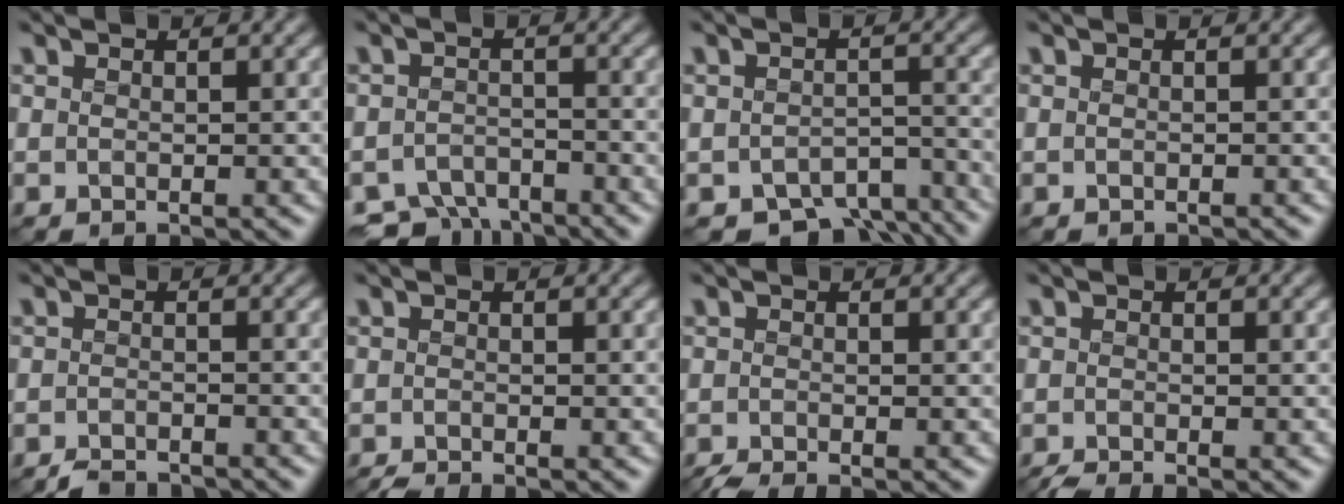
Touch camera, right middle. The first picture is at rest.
{"total": 4.7, "force": [-4.3, 1.6, 0.9], "torque": [-0.013, -0.010, -0.076]}
{"total": 6.0, "force": [-4.8, 2.6, 2.5], "torque": [-0.029, -0.018, -0.068]}
{"total": 0.0}
{"total": 2.7, "force": [-2.7, 0.3, 0.4], "torque": [-0.003, -0.003, -0.045]}
{"total": 1.3, "force": [-1.2, 0.1, 0.3], "torque": [0.001, -0.008, -0.025]}
{"total": 1.6, "force": [-1.2, 0.2, 1.0], "torque": [-0.018, -0.009, -0.025]}
{"total": 1.6, "force": [-1.4, 0.2, 0.8], "torque": [-0.009, -0.009, -0.029]}